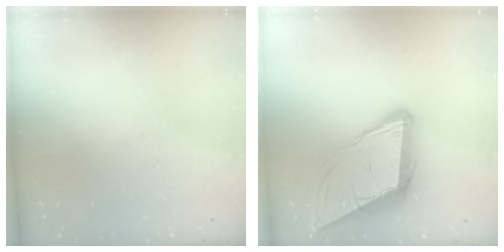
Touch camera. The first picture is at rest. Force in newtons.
{"total": 12.0, "press": 11.5, "slide": 3.7}